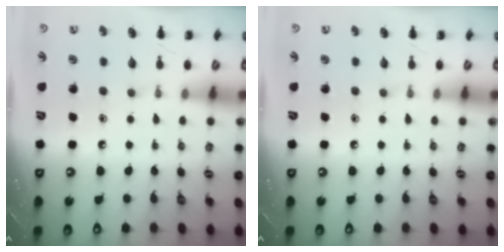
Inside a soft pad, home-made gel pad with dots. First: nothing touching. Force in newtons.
{"total": 0.0}